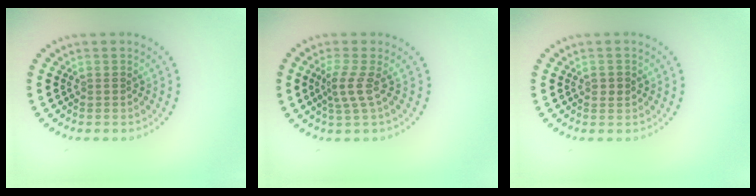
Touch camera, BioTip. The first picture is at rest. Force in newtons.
{"total": 2.3, "press": 1.5, "slide": 1.8}
{"total": 0.9, "press": 0.9, "slide": 0.0}